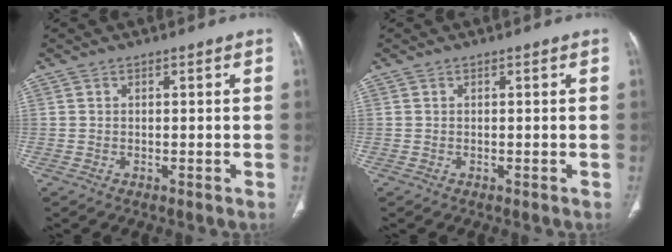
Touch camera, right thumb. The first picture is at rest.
{"total": 0.0}